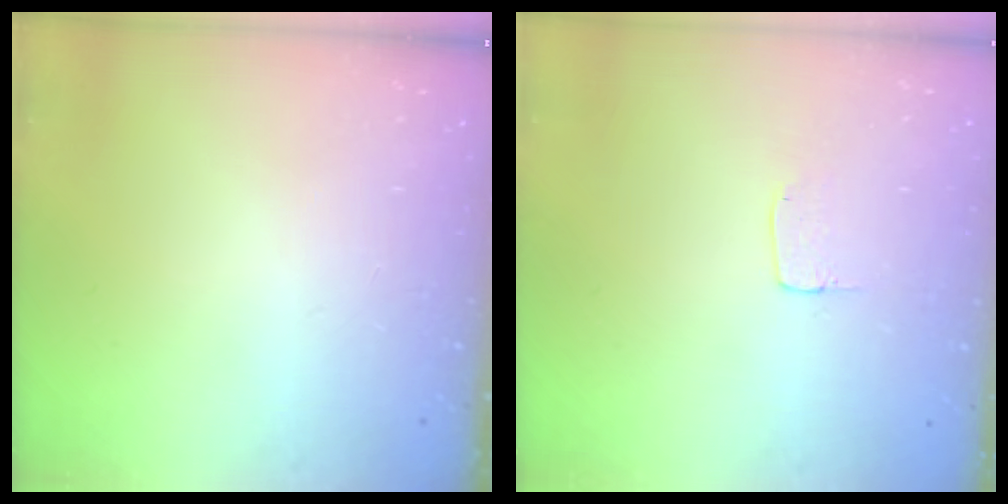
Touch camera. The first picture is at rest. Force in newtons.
{"total": 3.9, "press": 3.9, "slide": 0.1}